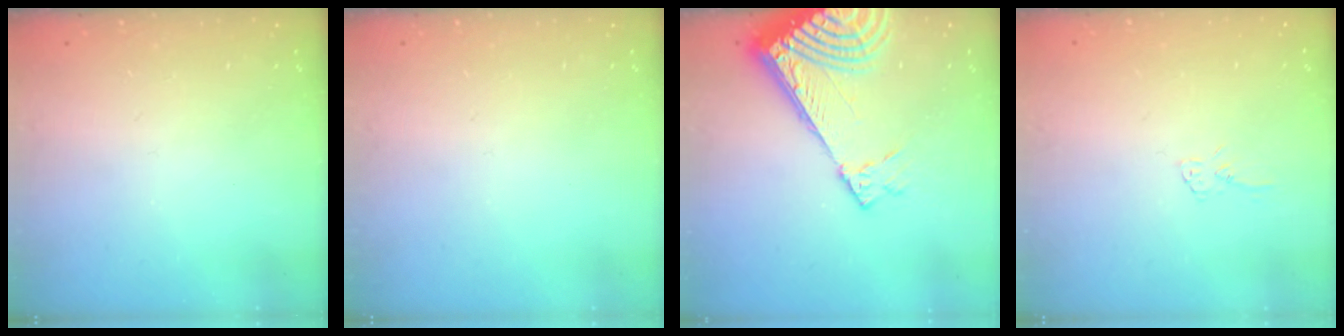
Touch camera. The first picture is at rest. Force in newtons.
{"total": 0.0}
{"total": 10.5, "press": 10.4, "slide": 1.4}
{"total": 4.7, "press": 4.7, "slide": 0.6}